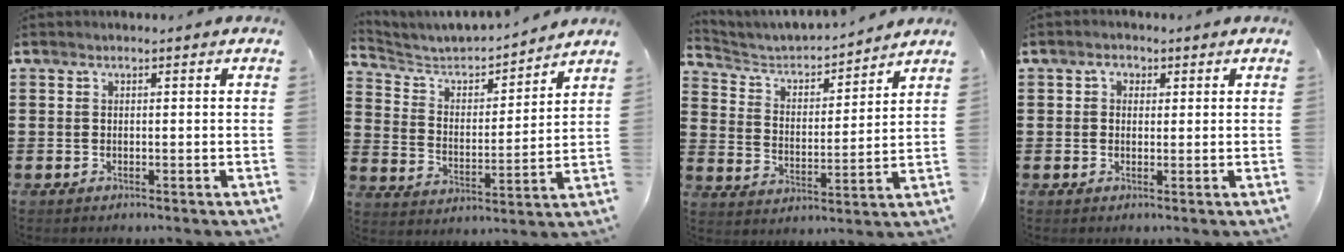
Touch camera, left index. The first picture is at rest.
{"total": 4.5, "force": [4.2, 1.2, 1.0], "torque": [-0.048, -0.032, 0.063]}
{"total": 4.1, "force": [3.9, 1.0, 0.7], "torque": [-0.040, -0.031, 0.058]}
{"total": 1.9, "force": [0.4, 1.6, 0.9], "torque": [-0.013, 0.005, 0.004]}